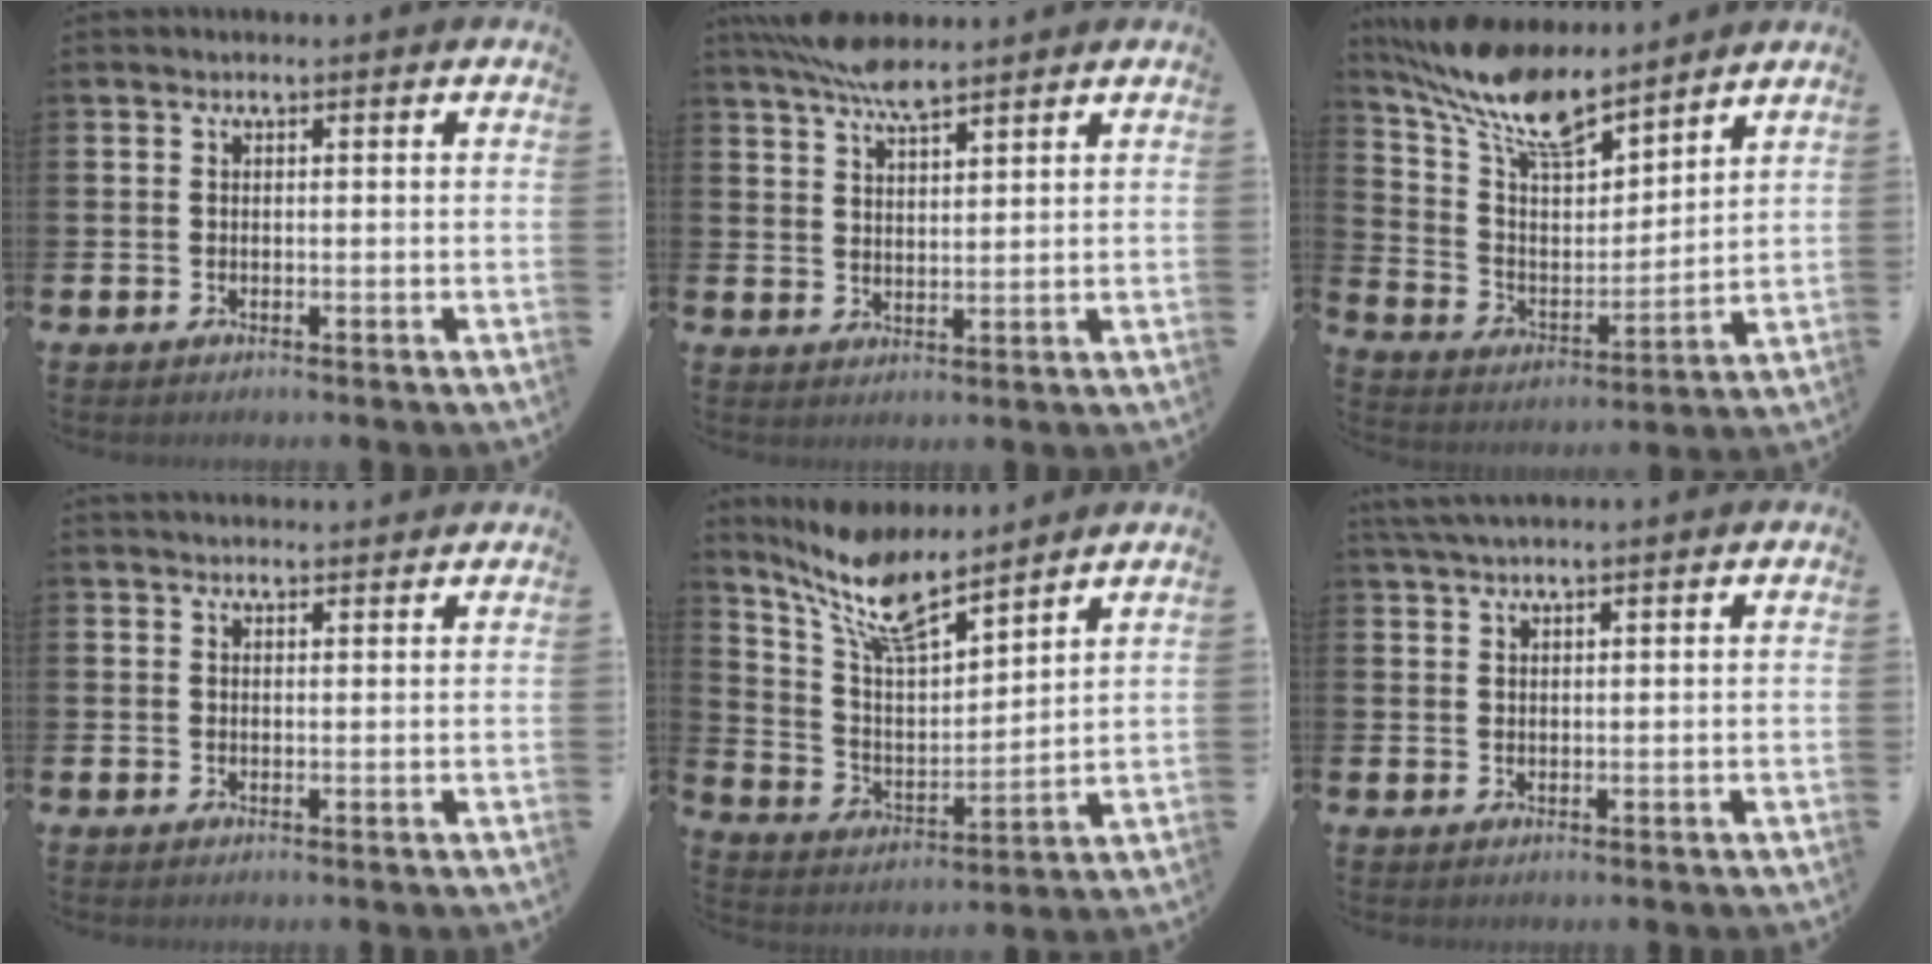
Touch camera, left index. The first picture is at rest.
{"total": 6.2, "force": [5.4, 1.4, 2.8], "torque": [-0.067, -0.019, 0.097]}
{"total": 12.0, "force": [10.2, 3.6, 5.1], "torque": [-0.140, -0.052, 0.185]}
{"total": 2.1, "force": [2.0, 0.4, 0.1], "torque": [0.002, -0.009, 0.035]}
{"total": 10.4, "force": [8.7, 2.7, 5.0], "torque": [-0.136, -0.040, 0.157]}
{"total": 2.8, "force": [2.7, 0.1, 1.0], "torque": [-0.032, 0.001, 0.052]}